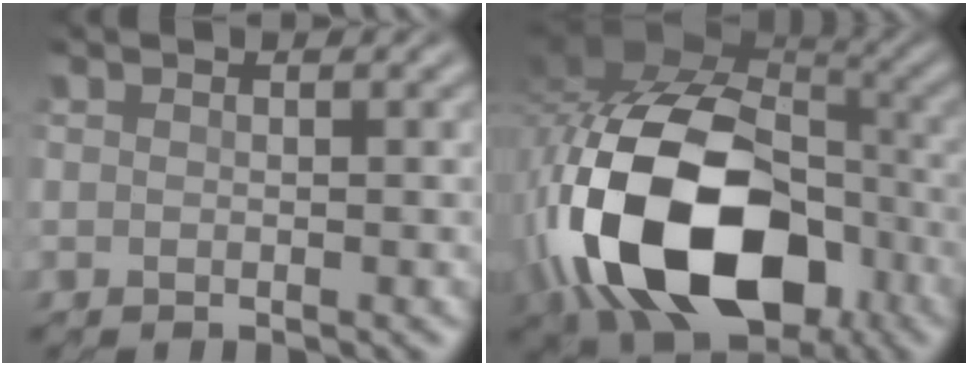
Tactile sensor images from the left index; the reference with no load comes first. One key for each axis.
{"total": 17.5, "fx": -5.6, "fy": 10.4, "fz": 12.9, "tx": -0.269, "ty": -0.008, "tz": -0.104}